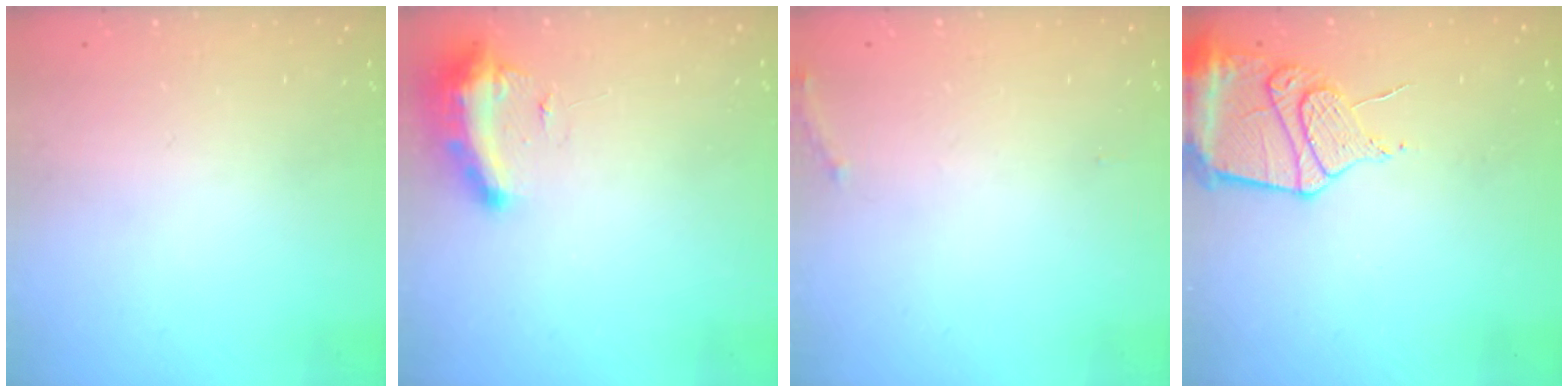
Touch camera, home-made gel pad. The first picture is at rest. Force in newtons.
{"total": 9.8, "press": 9.8, "slide": 0.5}
{"total": 5.2, "press": 4.9, "slide": 1.8}
{"total": 13.2, "press": 13.1, "slide": 1.7}